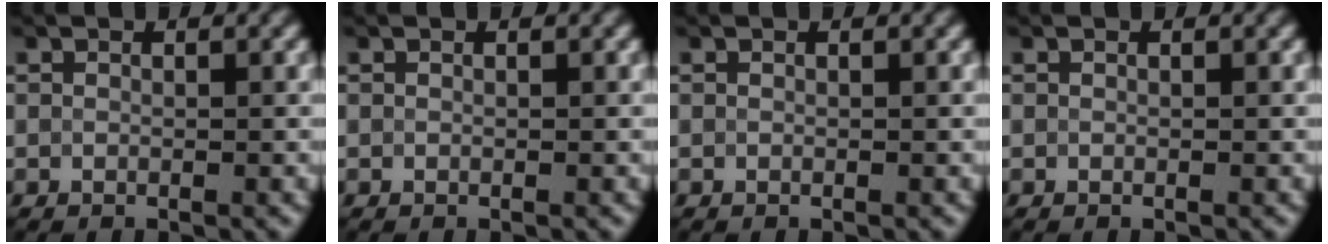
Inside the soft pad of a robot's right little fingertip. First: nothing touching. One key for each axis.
{"total": 0.0}
{"total": 0.0}
{"total": 0.0}